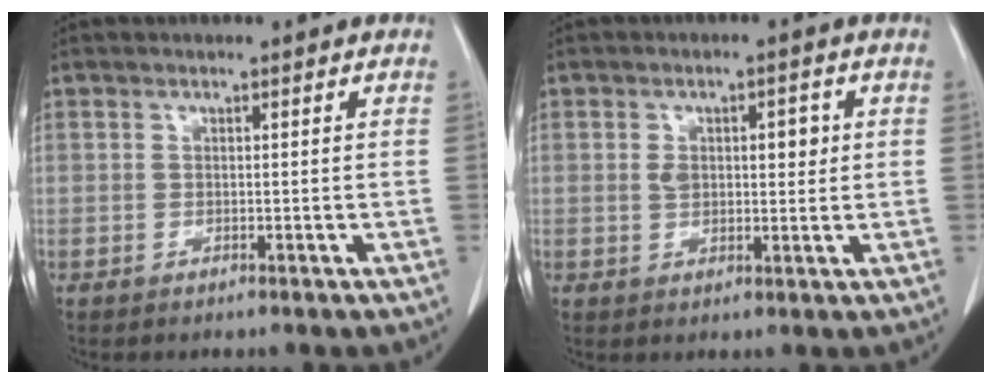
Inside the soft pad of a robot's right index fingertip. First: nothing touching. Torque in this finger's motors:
{"motor_torque": [0.12, 0.04, 0.04, 0.05]}